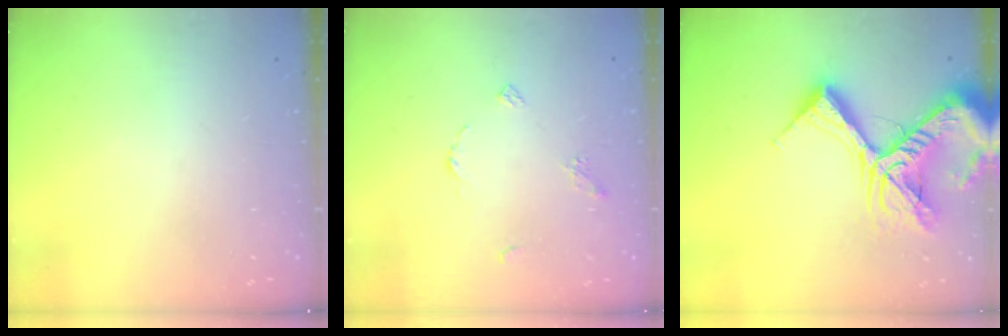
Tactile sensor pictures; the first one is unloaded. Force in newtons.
{"total": 4.2, "press": 4.1, "slide": 0.6}
{"total": 20.7, "press": 20.5, "slide": 2.4}